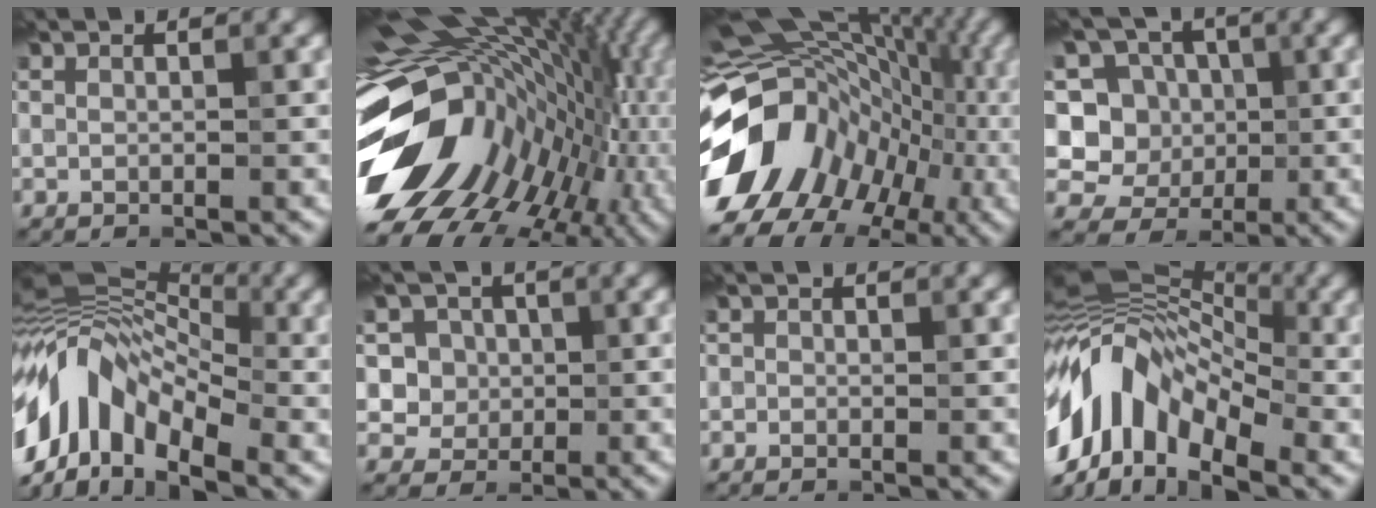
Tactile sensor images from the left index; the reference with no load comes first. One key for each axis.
{"total": 17.2, "fx": -0.7, "fy": 11.3, "fz": 12.9, "tx": -0.209, "ty": -0.013, "tz": 0.000}
{"total": 14.4, "fx": -3.1, "fy": 11.3, "fz": 8.4, "tx": -0.164, "ty": 0.004, "tz": -0.055}
{"total": 6.8, "fx": -0.1, "fy": 6.5, "fz": 2.1, "tx": -0.028, "ty": 0.013, "tz": -0.033}
{"total": 9.8, "fx": -3.2, "fy": 6.0, "fz": 7.0, "tx": -0.126, "ty": 0.024, "tz": -0.084}
{"total": 4.3, "fx": 0.8, "fy": 3.9, "fz": 1.5, "tx": -0.024, "ty": -0.008, "tz": 0.014}
{"total": 0.5, "fx": -0.5, "fy": 0.1, "fz": -0.3, "tx": 0.008, "ty": 0.001, "tz": -0.008}
{"total": 10.7, "fx": -2.9, "fy": 6.6, "fz": 7.9, "tx": -0.137, "ty": 0.026, "tz": -0.078}